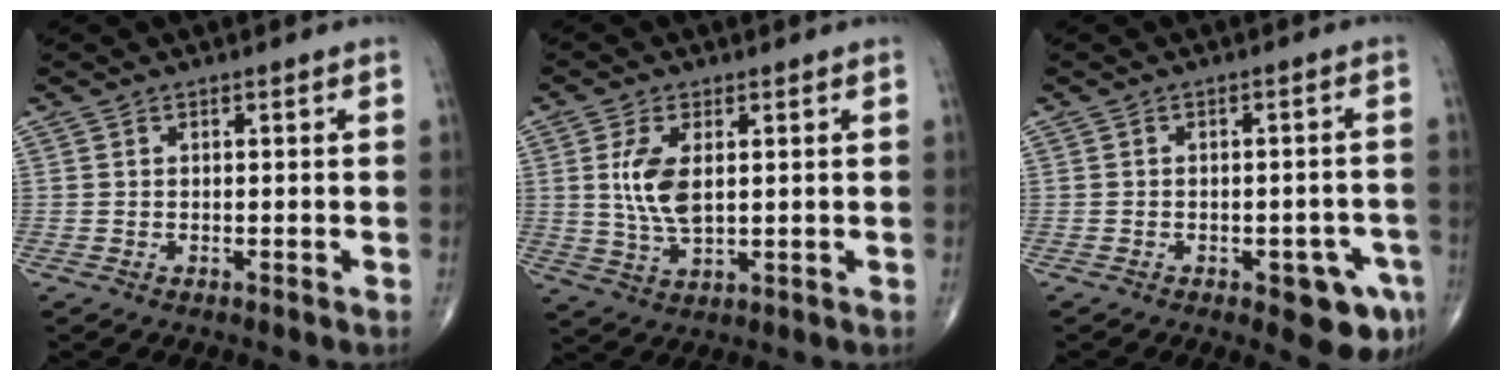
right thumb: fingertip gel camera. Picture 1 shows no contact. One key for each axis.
{"total": 7.4, "fx": 1.3, "fy": 3.5, "fz": 6.3, "tx": -0.130, "ty": -0.010, "tz": 0.030}
{"total": 7.9, "fx": -3.6, "fy": 3.1, "fz": 6.2, "tx": -0.054, "ty": 0.014, "tz": -0.040}